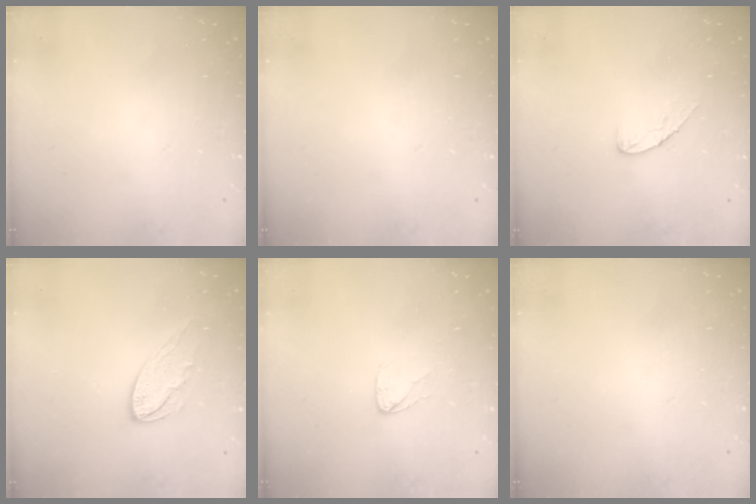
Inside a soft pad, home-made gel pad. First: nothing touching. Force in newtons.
{"total": 0.0}
{"total": 6.7, "press": 6.7, "slide": 0.6}
{"total": 7.5, "press": 7.5, "slide": 0.3}
{"total": 3.6, "press": 3.6, "slide": 0.3}
{"total": 0.0}